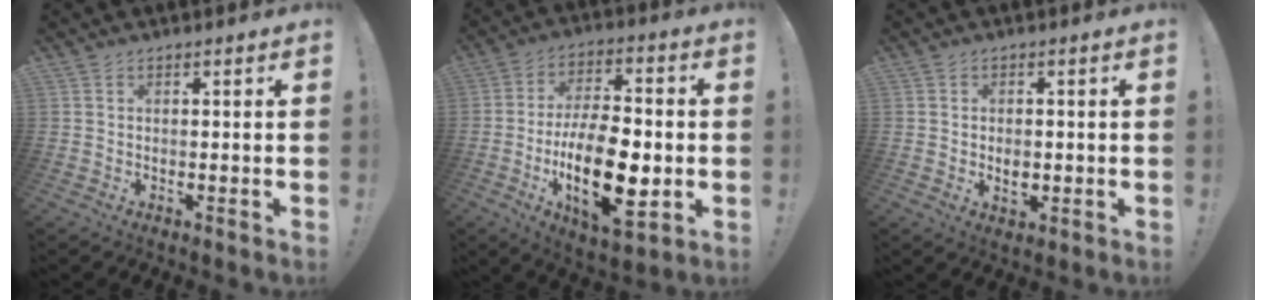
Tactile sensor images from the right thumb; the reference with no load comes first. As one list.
[{"total": 21.4, "force": [-4.9, 10.0, 18.3], "torque": [-0.328, 0.011, -0.071]}, {"total": 3.4, "force": [-0.5, 2.6, 2.2], "torque": [-0.023, 0.000, -0.010]}]